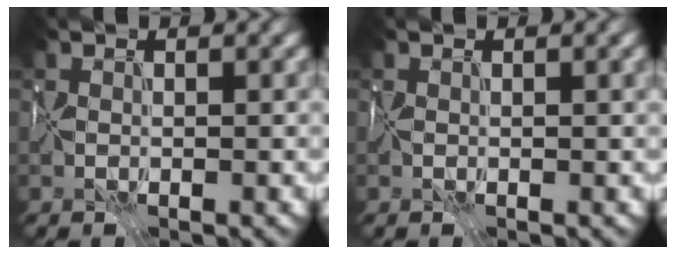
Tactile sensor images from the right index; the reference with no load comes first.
{"total": 1.4, "force": [0.3, 0.4, 1.2], "torque": [-0.025, -0.002, 0.006]}